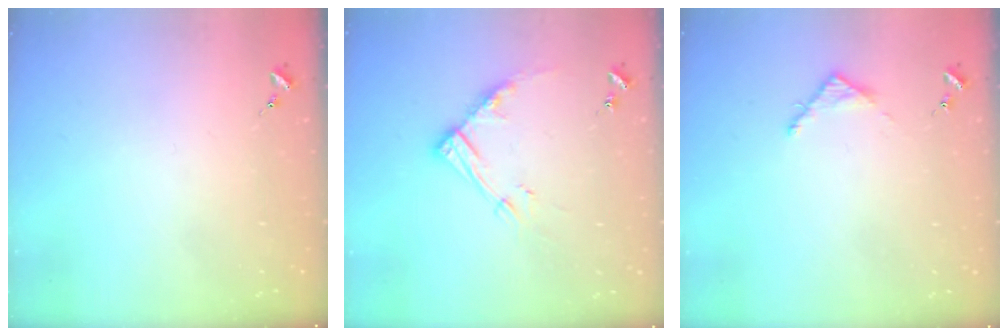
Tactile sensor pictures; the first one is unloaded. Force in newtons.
{"total": 13.1, "press": 13.0, "slide": 1.3}
{"total": 3.5, "press": 3.5, "slide": 0.3}